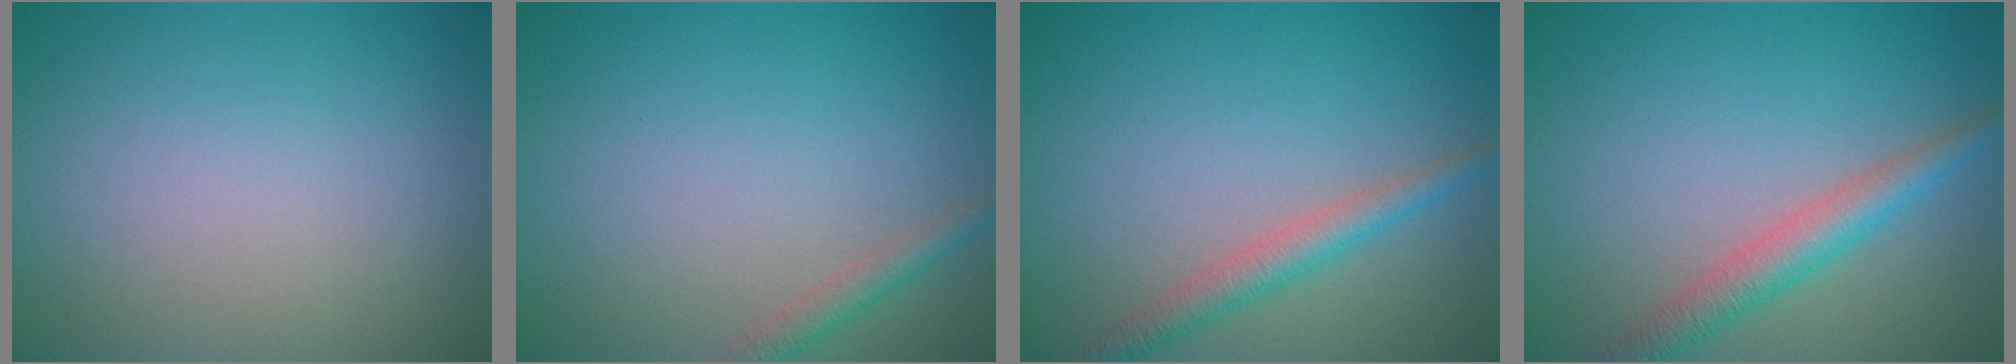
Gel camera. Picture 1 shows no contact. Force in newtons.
{"total": 1.8, "press": 1.8, "slide": 0.1}
{"total": 2.7, "press": 2.7, "slide": 0.1}
{"total": 3.4, "press": 3.4, "slide": 0.1}